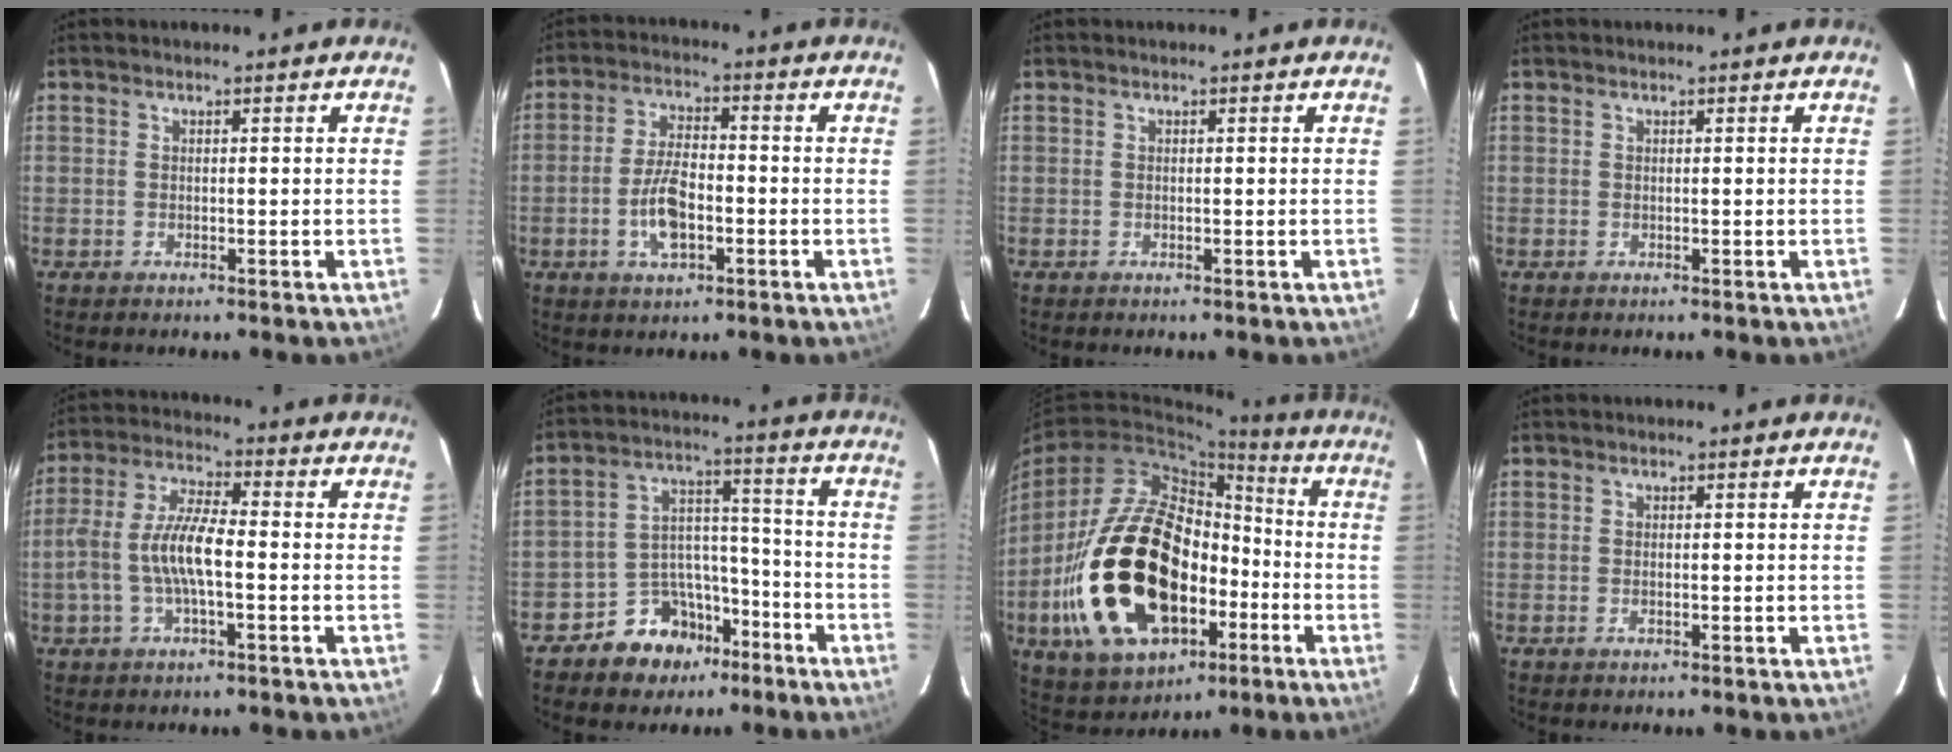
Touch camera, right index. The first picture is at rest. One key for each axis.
{"total": 7.9, "fx": -2.6, "fy": 3.5, "fz": 6.6, "tx": -0.133, "ty": 0.004, "tz": -0.046}
{"total": 0.0}
{"total": 0.0}
{"total": 10.0, "fx": -1.9, "fy": 2.9, "fz": 9.3, "tx": -0.197, "ty": 0.007, "tz": -0.037}
{"total": 10.6, "fx": -7.2, "fy": 7.4, "fz": 2.5, "tx": -0.051, "ty": 0.048, "tz": -0.107}
{"total": 27.9, "fx": -8.0, "fy": 17.4, "fz": 20.3, "tx": -0.411, "ty": 0.011, "tz": -0.106}
{"total": 0.8, "fx": -0.3, "fy": 0.4, "fz": 0.6, "tx": -0.013, "ty": -0.003, "tz": -0.005}